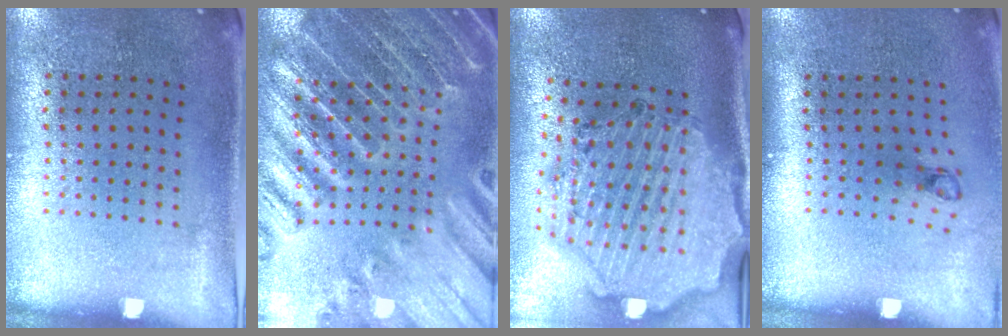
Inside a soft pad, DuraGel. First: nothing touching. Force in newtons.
{"total": 4.1, "press": 3.9, "slide": 1.4}
{"total": 3.0, "press": 2.7, "slide": 1.3}
{"total": 0.8, "press": 0.4, "slide": 0.7}